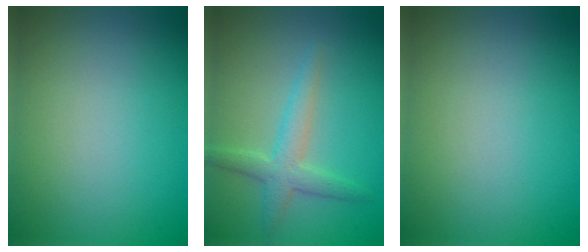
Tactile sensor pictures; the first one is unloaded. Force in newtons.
{"total": 3.0, "press": 3.0, "slide": 0.1}
{"total": 0.0}